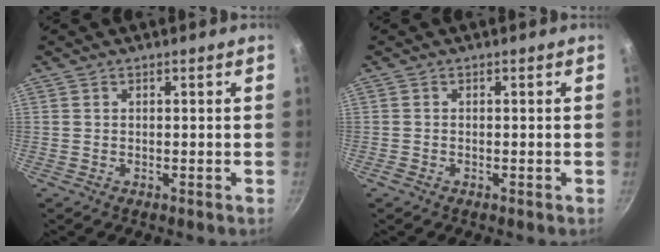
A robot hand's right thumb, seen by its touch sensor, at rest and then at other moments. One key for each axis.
{"total": 0.0}